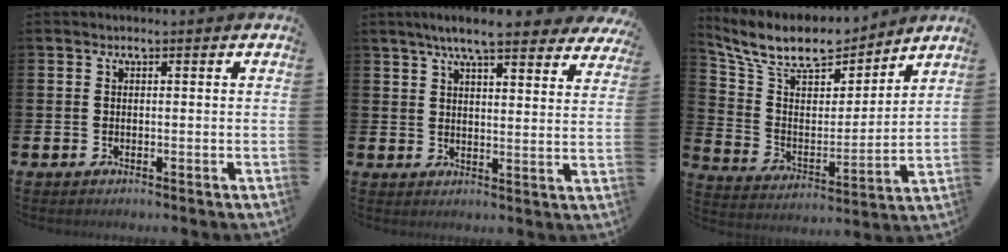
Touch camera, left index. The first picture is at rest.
{"total": 7.2, "force": [6.5, 0.9, 2.9], "torque": [-0.063, -0.027, 0.112]}
{"total": 11.3, "force": [10.1, 3.6, 3.4], "torque": [-0.102, -0.070, 0.176]}